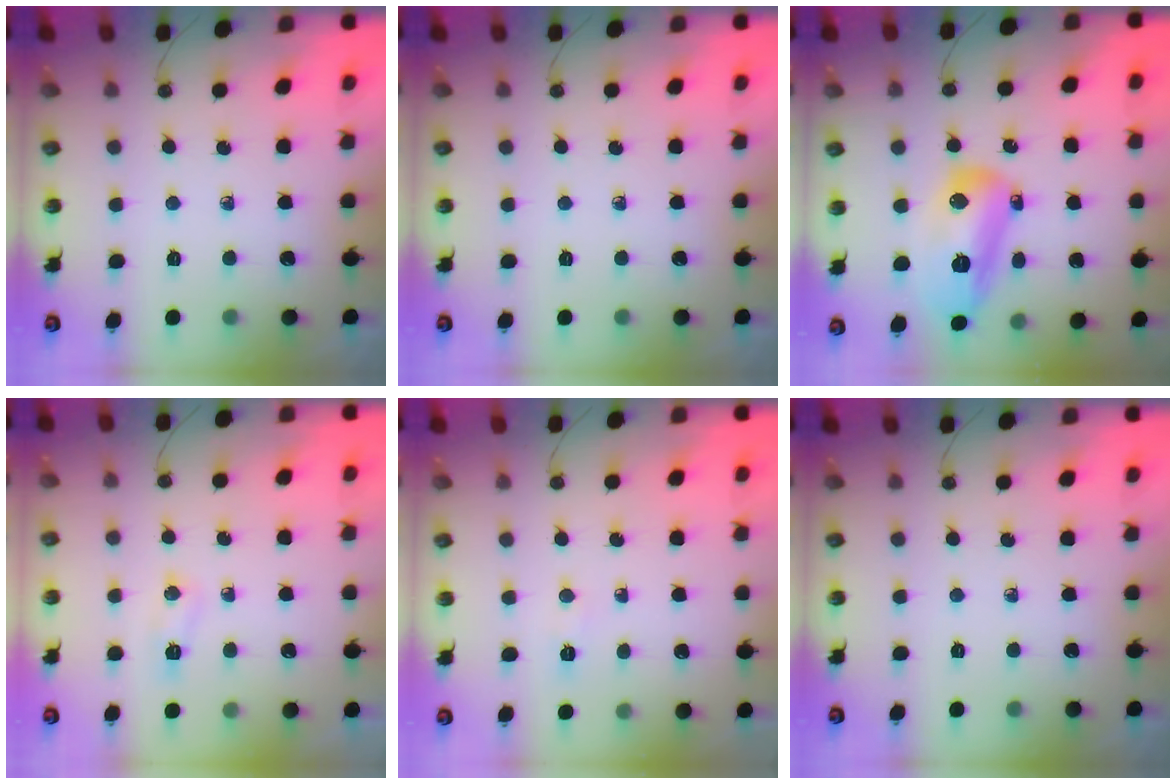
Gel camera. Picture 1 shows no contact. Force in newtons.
{"total": 0.0}
{"total": 14.9, "press": 14.8, "slide": 1.8}
{"total": 4.7, "press": 4.5, "slide": 1.5}
{"total": 3.9, "press": 3.9, "slide": 0.5}
{"total": 0.0}